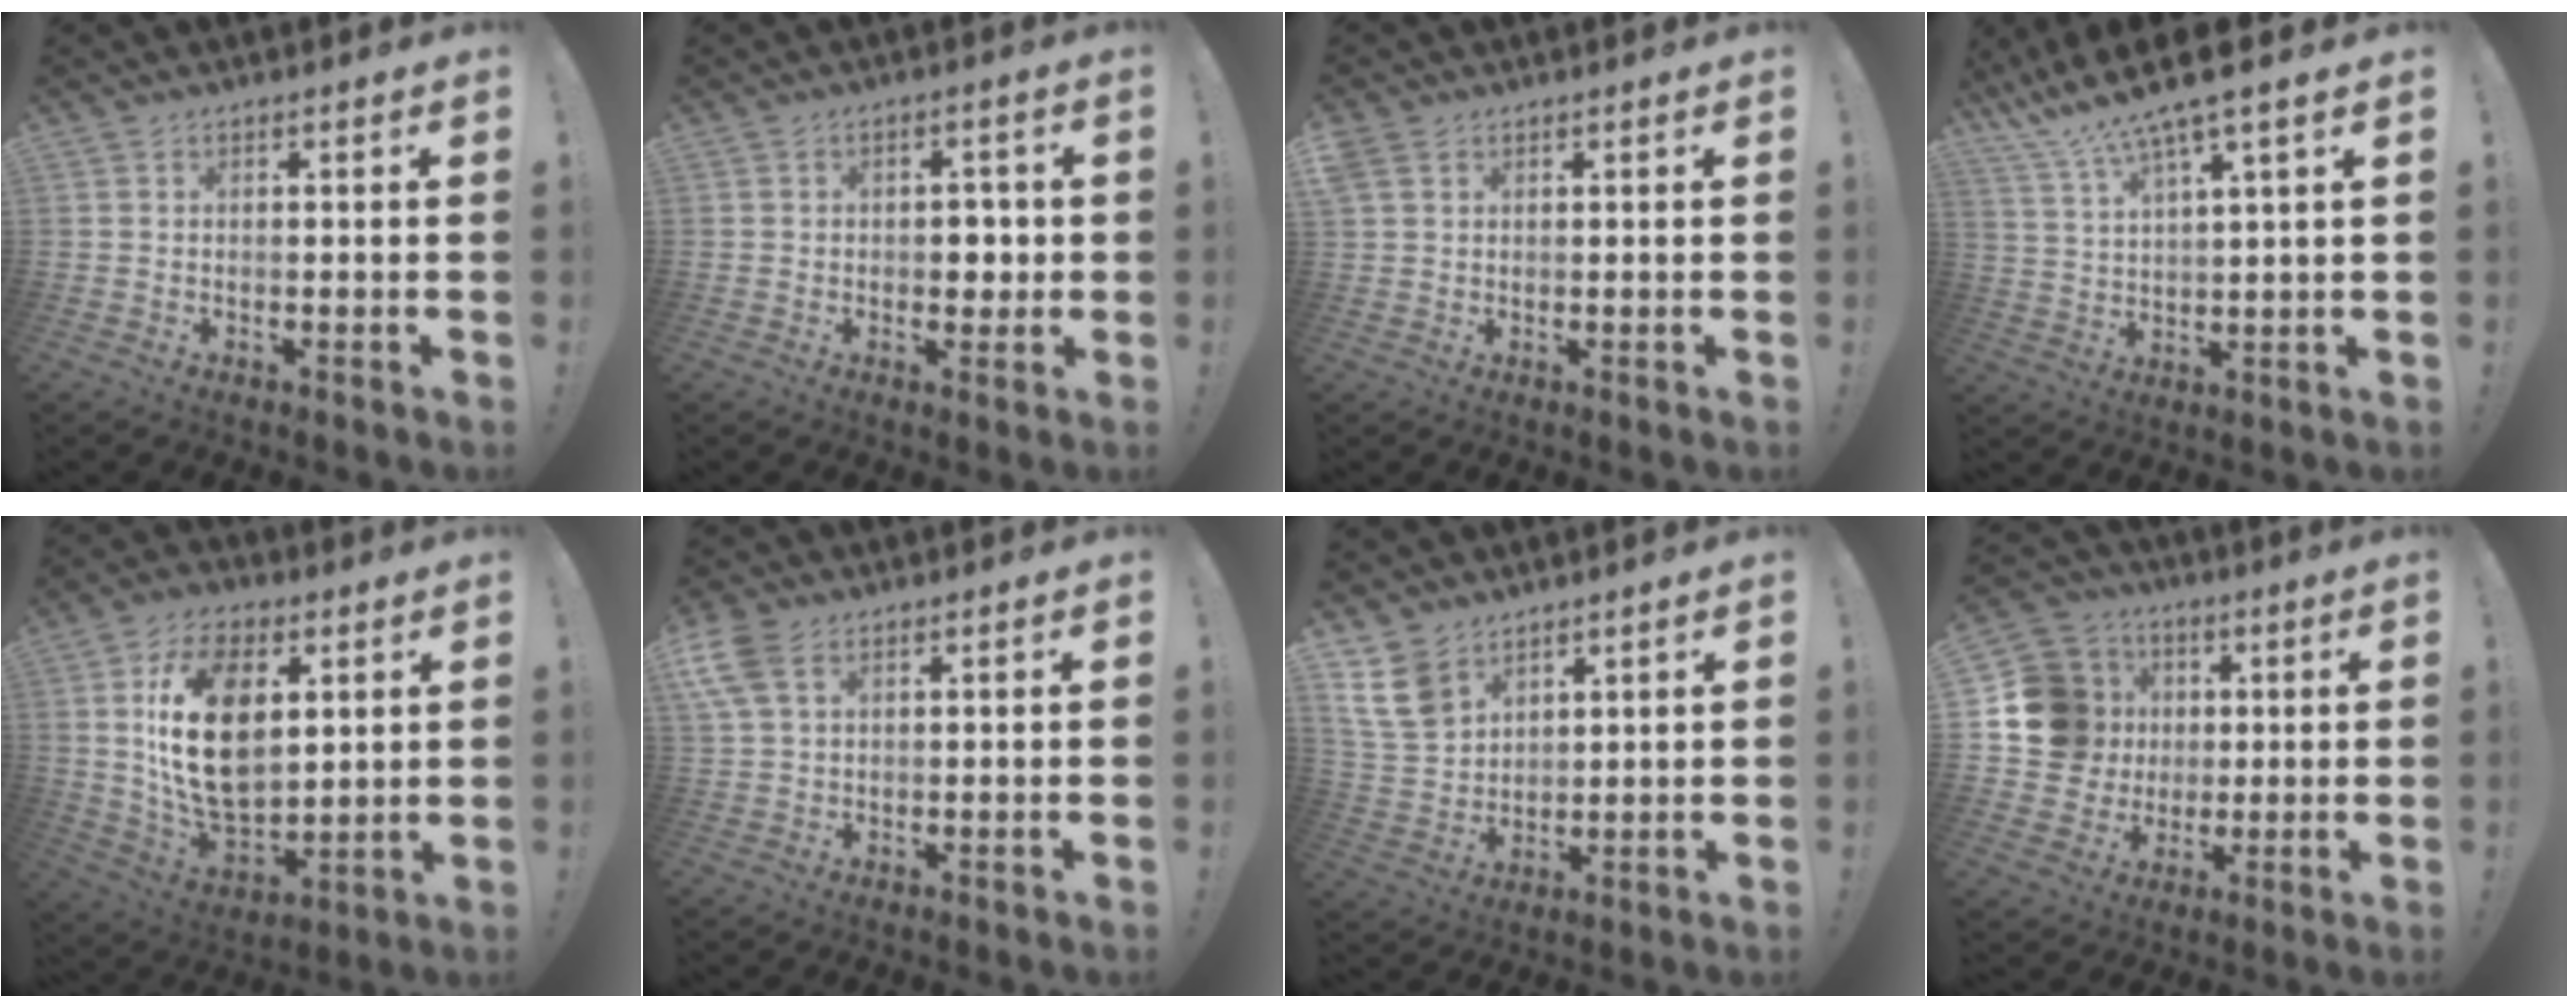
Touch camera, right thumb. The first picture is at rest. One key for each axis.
{"total": 4.3, "fx": -0.2, "fy": 3.5, "fz": 2.4, "tx": -0.029, "ty": 0.002, "tz": -0.006}
{"total": 3.2, "fx": 1.6, "fy": 2.2, "fz": 1.6, "tx": -0.037, "ty": 0.006, "tz": 0.036}
{"total": 9.4, "fx": 7.5, "fy": 0.2, "fz": 5.7, "tx": -0.121, "ty": -0.047, "tz": 0.130}
{"total": 20.9, "fx": 5.1, "fy": 13.4, "fz": 15.2, "tx": -0.285, "ty": -0.019, "tz": 0.087}
{"total": 7.4, "fx": 3.7, "fy": 4.3, "fz": 4.7, "tx": -0.104, "ty": -0.002, "tz": 0.072}
{"total": 11.4, "fx": 7.4, "fy": 7.2, "fz": 5.0, "tx": -0.103, "ty": -0.037, "tz": 0.148}
{"total": 15.9, "fx": 2.3, "fy": 14.6, "fz": 5.9, "tx": -0.101, "ty": 0.002, "tz": 0.067}